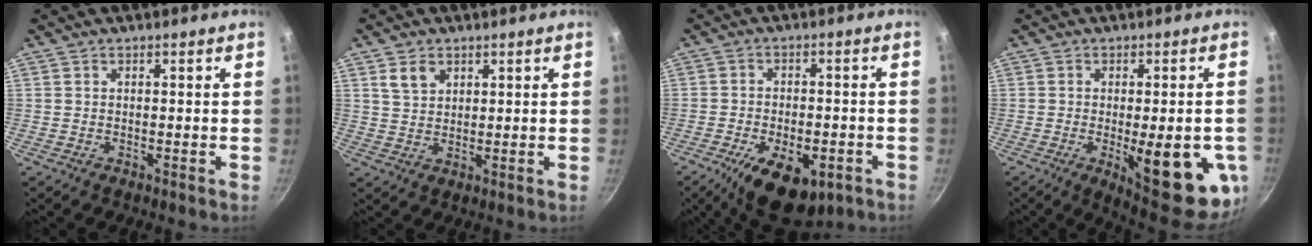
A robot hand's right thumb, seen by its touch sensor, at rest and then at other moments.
{"total": 4.2, "force": [2.3, 2.9, 2.1], "torque": [-0.027, -0.012, 0.048]}
{"total": 13.3, "force": [-6.6, 6.6, 9.5], "torque": [-0.141, 0.011, -0.089]}
{"total": 17.9, "force": [-4.8, 6.2, 16.0], "torque": [-0.163, -0.009, -0.038]}